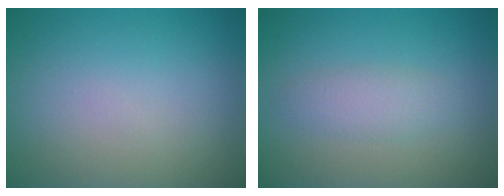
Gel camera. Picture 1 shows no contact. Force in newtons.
{"total": 2.0, "press": 2.0, "slide": 0.1}